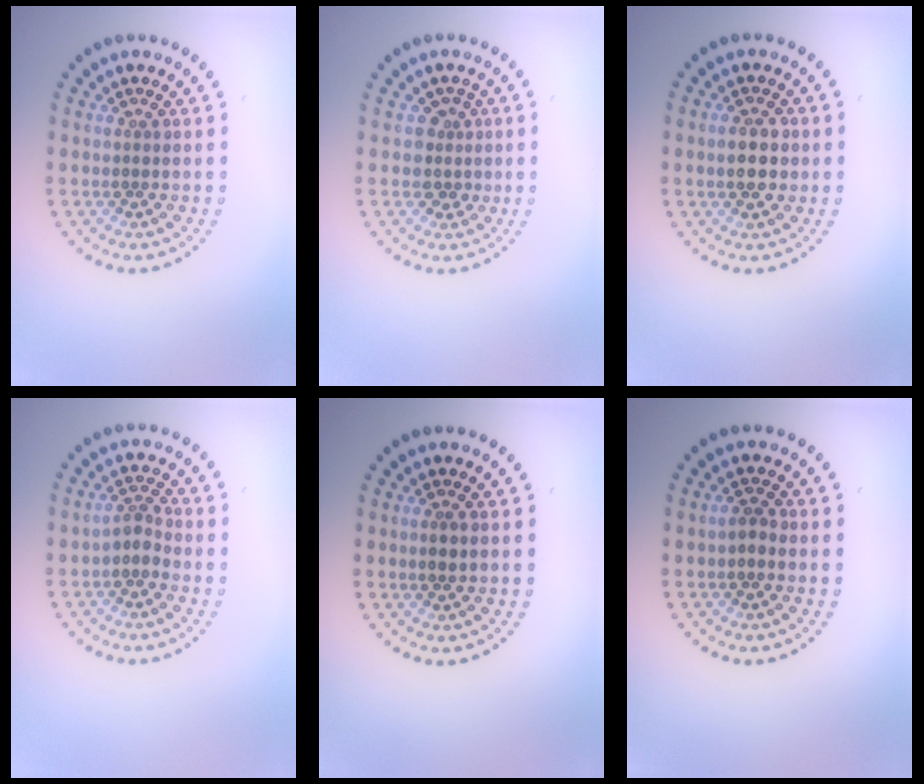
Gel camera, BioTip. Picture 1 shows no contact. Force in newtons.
{"total": 1.9, "press": 1.5, "slide": 1.2}
{"total": 3.0, "press": 3.0, "slide": 0.1}
{"total": 1.7, "press": 1.3, "slide": 1.1}
{"total": 1.1, "press": 0.9, "slide": 0.5}
{"total": 1.3, "press": 1.2, "slide": 0.5}